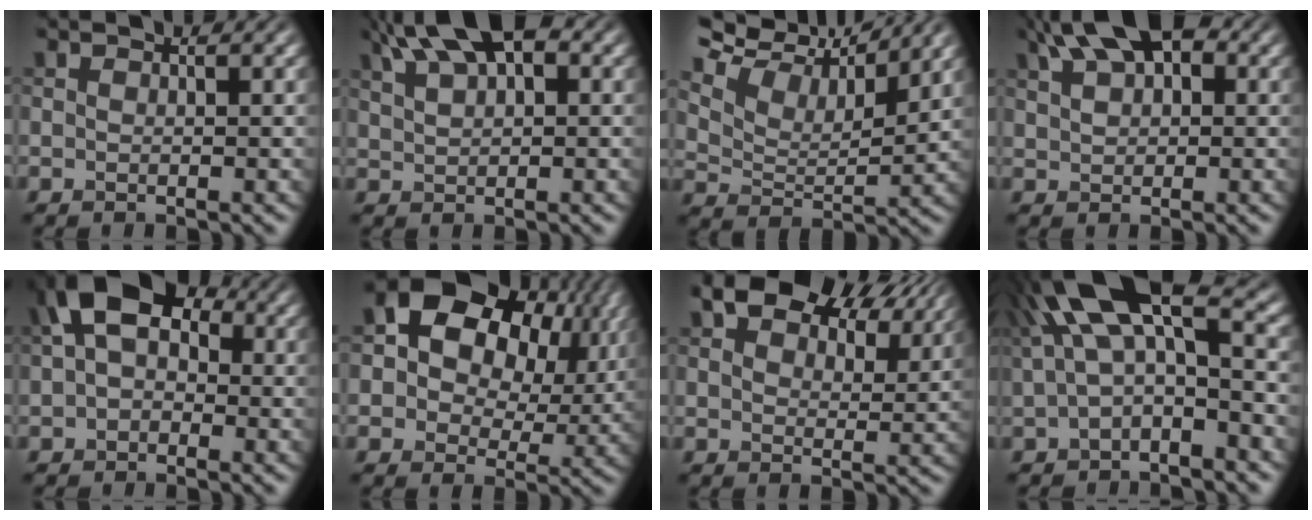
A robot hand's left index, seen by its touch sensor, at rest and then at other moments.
{"total": 7.4, "force": [4.1, 3.3, 5.2], "torque": [-0.096, 0.027, 0.062]}
{"total": 11.9, "force": [9.7, 4.1, 5.4], "torque": [-0.138, 0.024, 0.148]}
{"total": 7.4, "force": [3.6, 4.0, 5.1], "torque": [-0.089, 0.029, 0.048]}
{"total": 7.7, "force": [1.7, 5.2, 5.4], "torque": [-0.082, 0.024, 0.011]}
{"total": 16.7, "force": [6.1, 12.0, 10.0], "torque": [-0.167, 0.047, 0.099]}
{"total": 11.0, "force": [7.5, 5.1, 6.2], "torque": [-0.093, 0.012, 0.117]}
{"total": 9.6, "force": [2.2, 3.8, 8.5], "torque": [-0.159, 0.025, 0.024]}